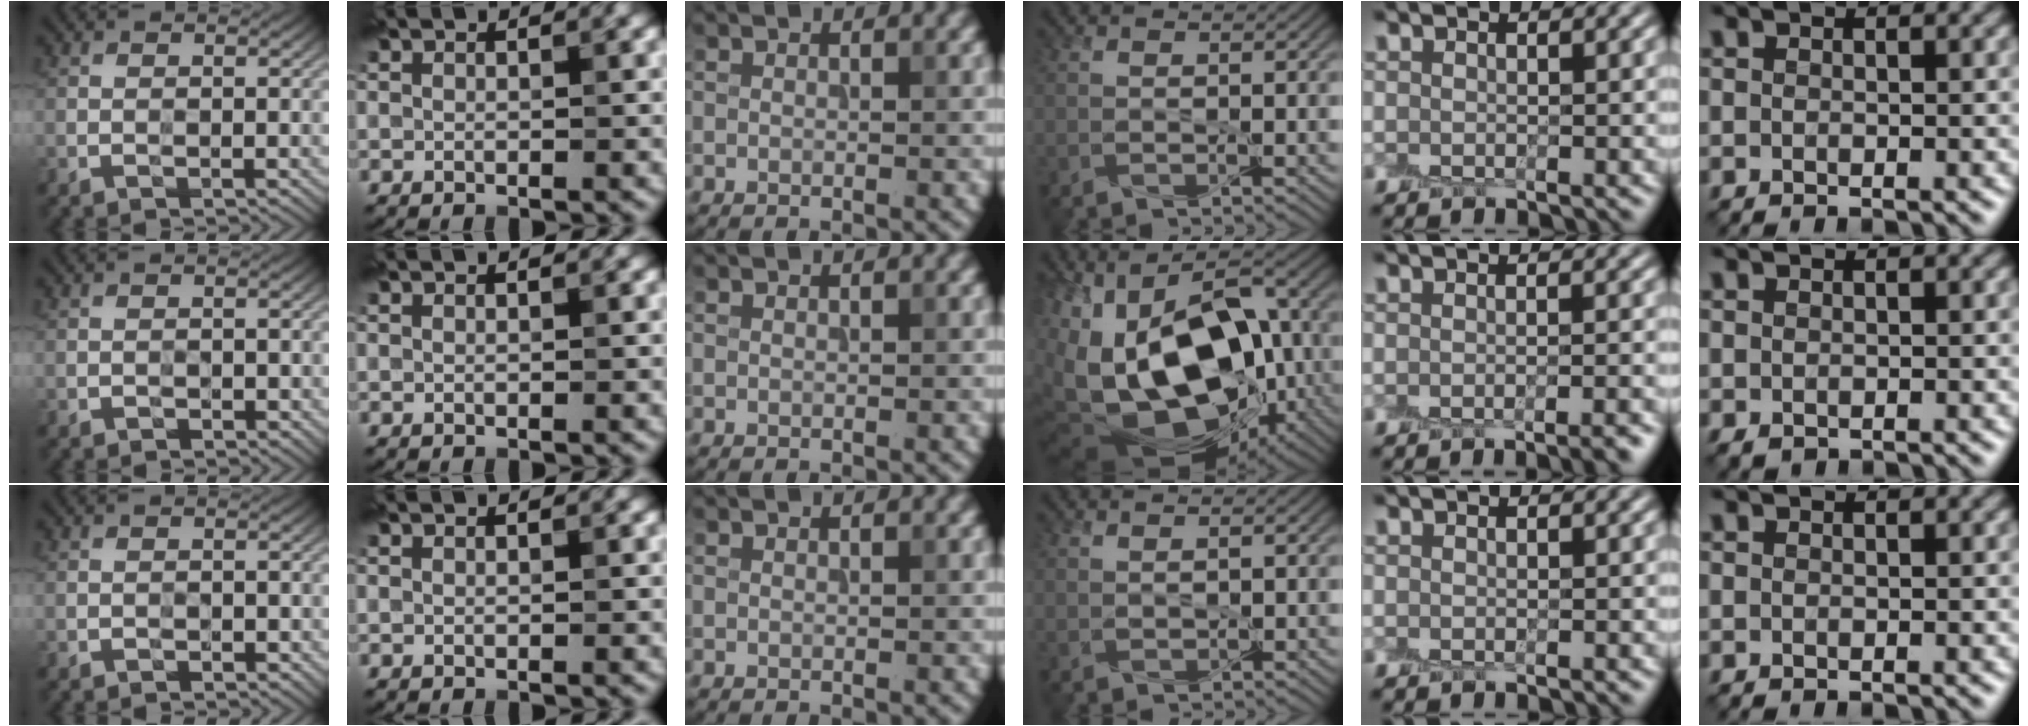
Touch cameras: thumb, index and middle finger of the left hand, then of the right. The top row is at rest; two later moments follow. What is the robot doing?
{"motion": "peel", "object": "aluminum foil"}